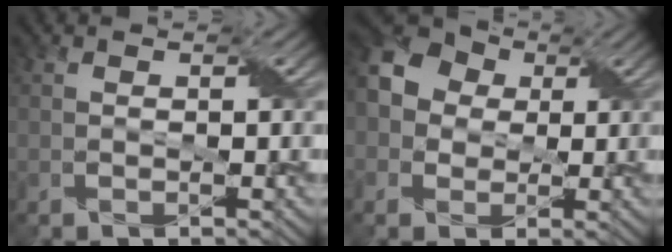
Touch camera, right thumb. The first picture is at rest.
{"total": 9.6, "force": [1.2, 8.4, 4.5], "torque": [-0.137, 0.029, -0.004]}